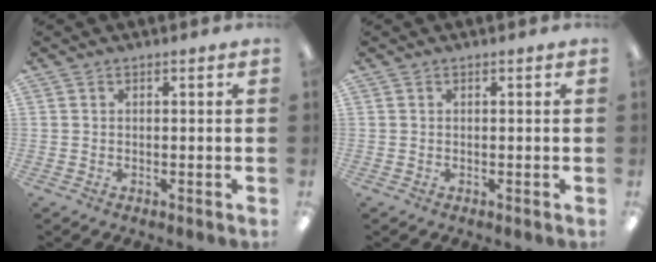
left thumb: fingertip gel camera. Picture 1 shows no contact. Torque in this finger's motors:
{"motor_torque": [0.00, 0.01, 0.02, -0.02, 0.00]}